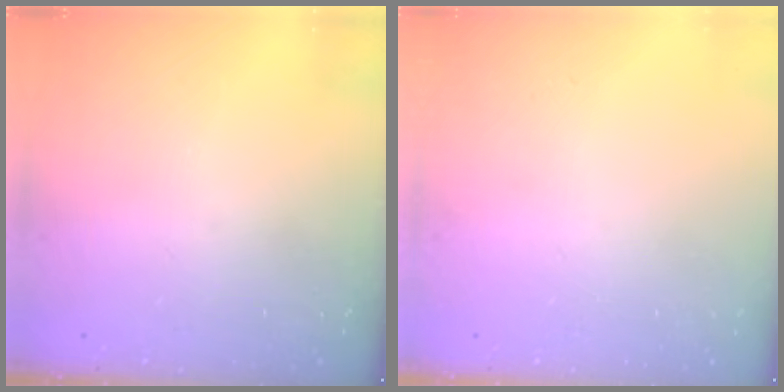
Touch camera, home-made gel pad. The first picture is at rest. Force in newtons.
{"total": 0.0}